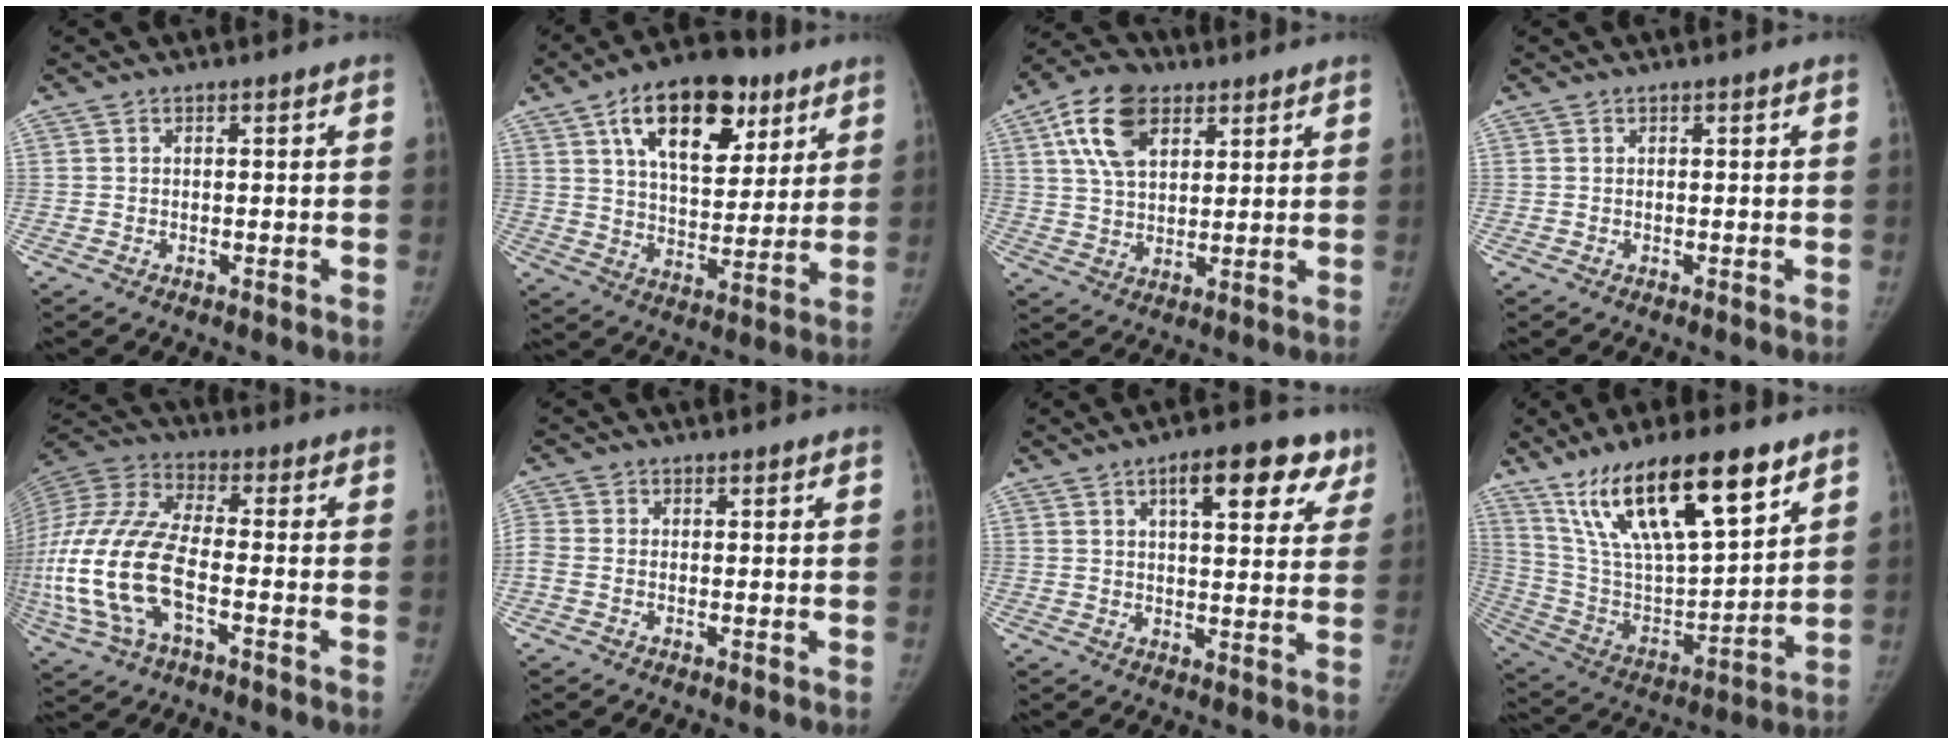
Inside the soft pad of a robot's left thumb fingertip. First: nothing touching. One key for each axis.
{"total": 19.7, "fx": 9.7, "fy": 10.6, "fz": 13.5, "tx": -0.167, "ty": -0.022, "tz": 0.157}
{"total": 12.0, "fx": 5.3, "fy": 7.3, "fz": 7.9, "tx": -0.126, "ty": -0.006, "tz": 0.094}
{"total": 0.0}
{"total": 21.0, "fx": -5.5, "fy": 9.8, "fz": 17.8, "tx": -0.419, "ty": 0.018, "tz": -0.101}
{"total": 2.5, "fx": -0.5, "fy": 1.6, "fz": 1.9, "tx": -0.057, "ty": 0.000, "tz": -0.017}
{"total": 12.7, "fx": 6.7, "fy": 5.3, "fz": 9.4, "tx": -0.079, "ty": -0.013, "tz": 0.084}
{"total": 24.3, "fx": 14.9, "fy": 7.7, "fz": 17.6, "tx": -0.288, "ty": -0.040, "tz": 0.275}